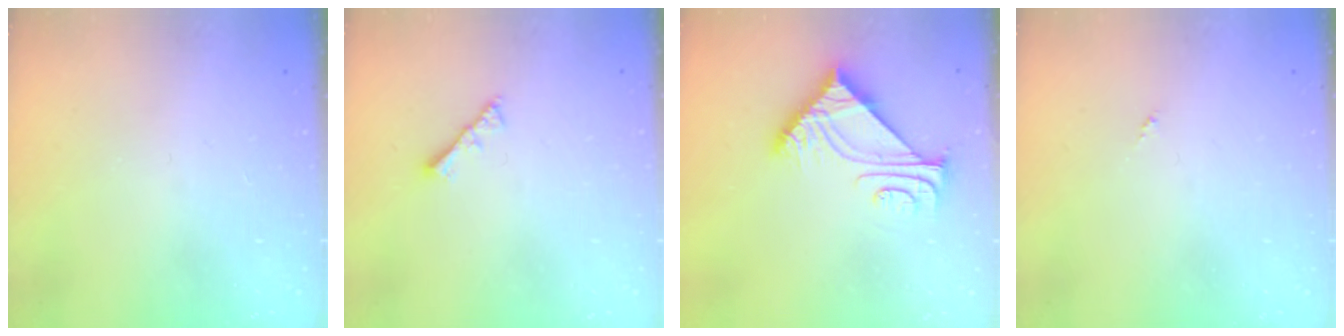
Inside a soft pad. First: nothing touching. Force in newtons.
{"total": 2.8, "press": 2.8, "slide": 0.6}
{"total": 7.7, "press": 7.6, "slide": 1.0}
{"total": 0.0}